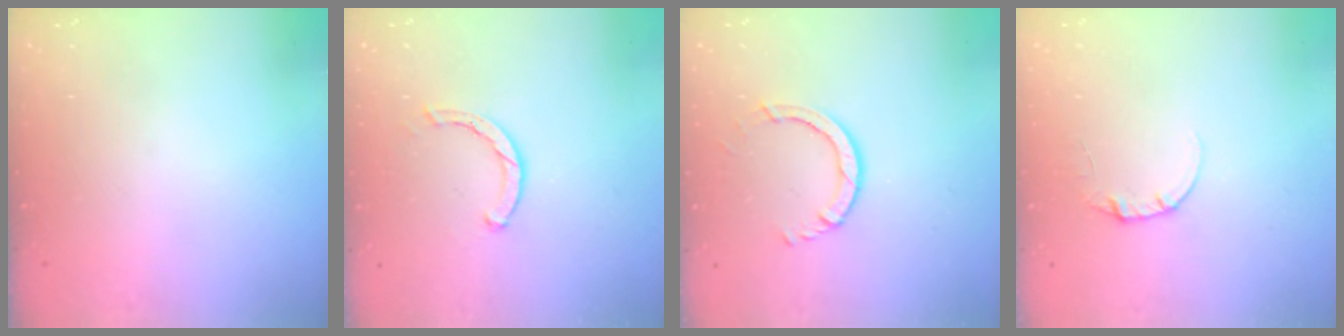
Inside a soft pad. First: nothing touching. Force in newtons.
{"total": 2.0, "press": 2.0, "slide": 0.2}
{"total": 3.8, "press": 3.8, "slide": 0.5}
{"total": 3.3, "press": 3.3, "slide": 0.4}